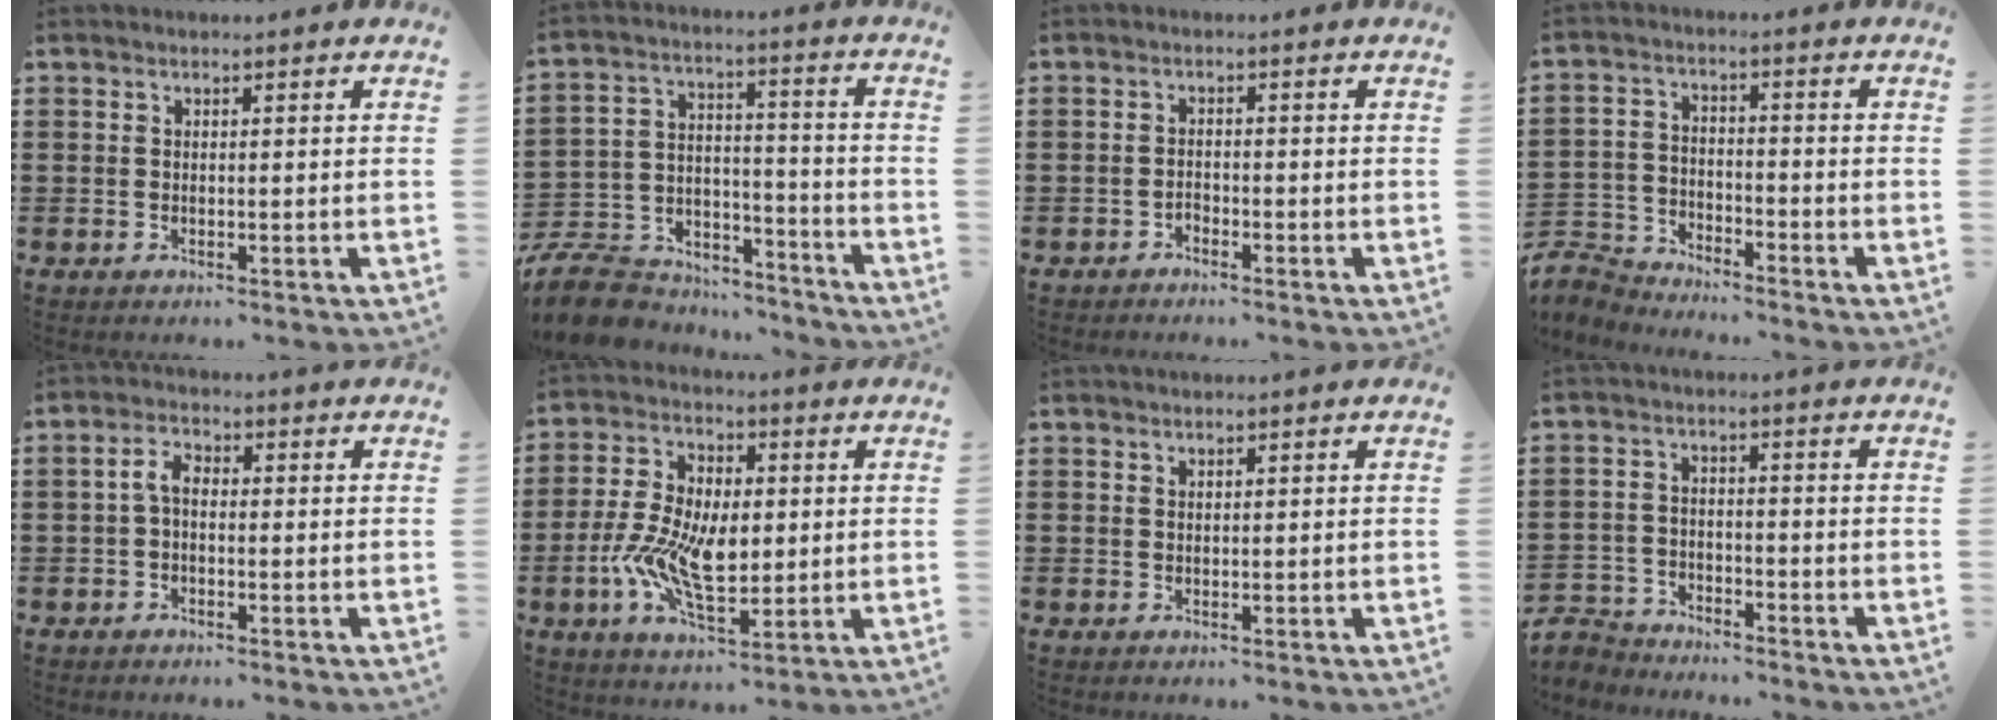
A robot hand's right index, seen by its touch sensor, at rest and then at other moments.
{"total": 9.7, "force": [-8.8, 3.4, 2.0], "torque": [-0.056, 0.023, -0.176]}
{"total": 1.1, "force": [-1.0, 0.5, 0.1], "torque": [-0.005, 0.000, -0.020]}
{"total": 5.2, "force": [-5.1, 1.0, 0.0], "torque": [-0.030, -0.003, -0.113]}
{"total": 3.2, "force": [-0.4, 1.7, 2.7], "torque": [-0.067, 0.002, -0.012]}
{"total": 10.4, "force": [-1.4, 5.8, 8.5], "torque": [-0.192, 0.004, -0.028]}
{"total": 0.7, "force": [0.6, 0.3, 0.0], "torque": [-0.002, 0.001, 0.011]}
{"total": 3.7, "force": [-3.6, 0.7, -0.3], "torque": [-0.016, -0.002, -0.084]}